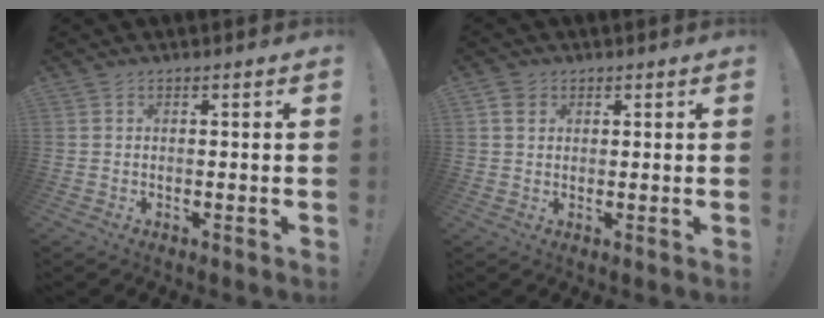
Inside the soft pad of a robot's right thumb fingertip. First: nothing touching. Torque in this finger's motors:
{"motor_torque": [0.06, 0.09, -0.24, -0.16, 0.21]}